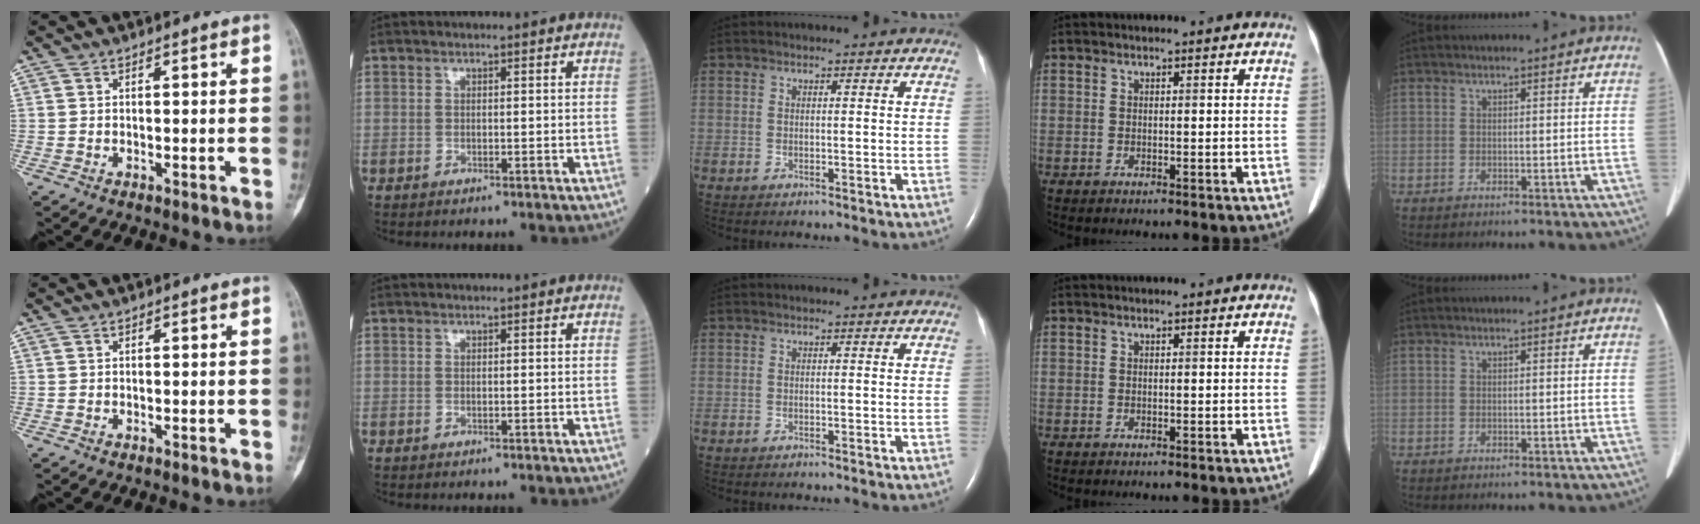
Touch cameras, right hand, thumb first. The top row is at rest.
{}